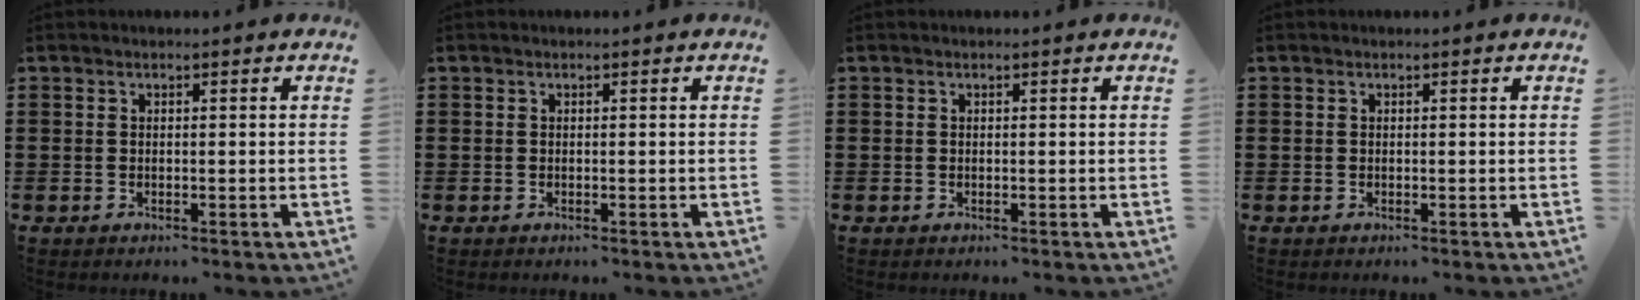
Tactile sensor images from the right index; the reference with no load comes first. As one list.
[{"total": 0.0}, {"total": 0.0}, {"total": 0.0}]